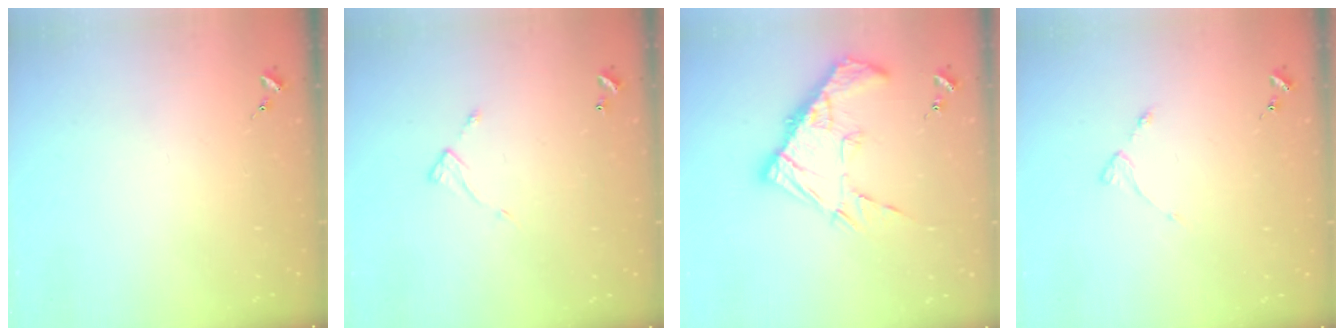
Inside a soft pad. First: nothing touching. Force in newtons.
{"total": 5.5, "press": 5.5, "slide": 0.2}
{"total": 15.9, "press": 15.8, "slide": 1.5}
{"total": 2.8, "press": 2.7, "slide": 0.5}